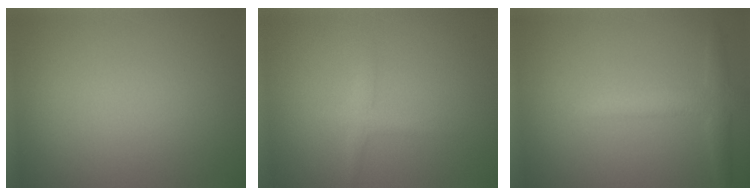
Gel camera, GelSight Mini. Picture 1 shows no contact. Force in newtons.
{"total": 1.5, "press": 1.5, "slide": 0.1}
{"total": 2.5, "press": 2.5, "slide": 0.1}